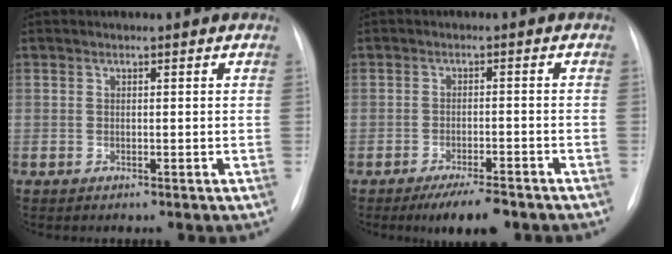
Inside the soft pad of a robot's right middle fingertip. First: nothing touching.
{"total": 6.8, "force": [-5.2, 1.5, 4.0], "torque": [-0.058, -0.008, -0.080]}